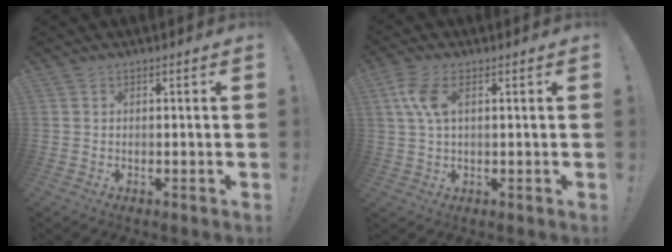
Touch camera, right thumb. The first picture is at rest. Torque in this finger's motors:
{"motor_torque": [-0.59, 0.52, 0.64, -0.35, 0.03]}